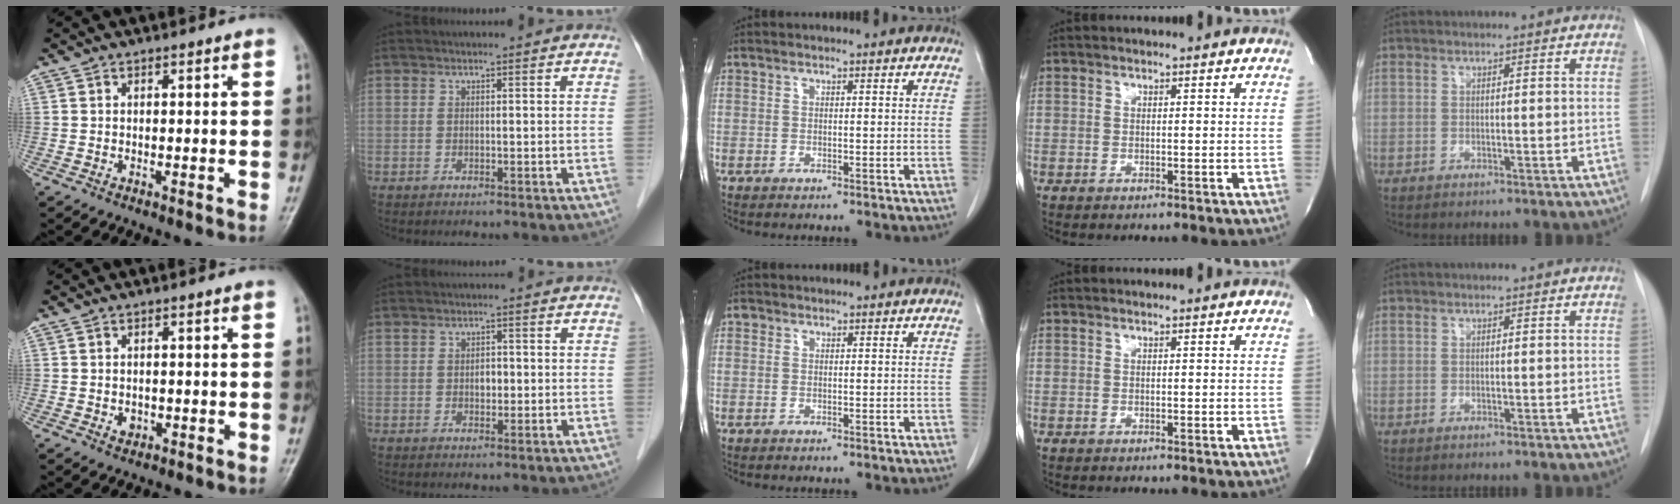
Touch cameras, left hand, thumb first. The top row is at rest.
{"thumb": {"total": 1.4, "force": [-0.2, 1.1, 0.8], "torque": [-0.008, 0.000, 0.001]}, "index": {"total": 1.6, "force": [-0.1, 1.1, 1.1], "torque": [-0.017, 0.002, -0.001]}, "middle": {"total": 0.5, "force": [0.2, 0.5, 0.1], "torque": [0.002, 0.003, 0.002]}}